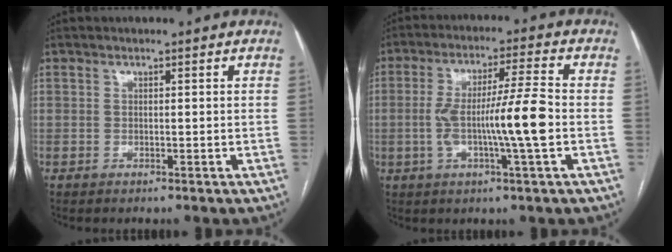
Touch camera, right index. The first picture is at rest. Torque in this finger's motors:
{"motor_torque": [1.34, -0.04, 0.65, 0.21]}